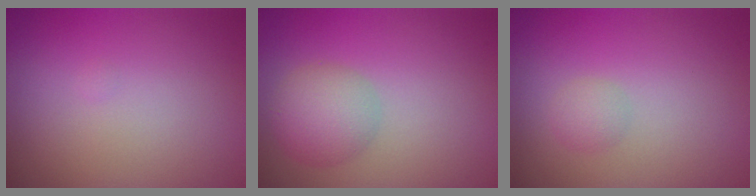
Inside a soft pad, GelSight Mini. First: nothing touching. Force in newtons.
{"total": 3.4, "press": 3.4, "slide": 0.1}
{"total": 1.2, "press": 1.2, "slide": 0.0}